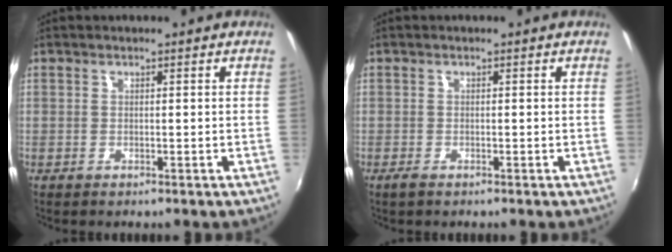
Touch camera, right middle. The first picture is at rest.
{"total": 1.2, "force": [-0.9, 0.3, 0.7], "torque": [-0.015, -0.003, -0.017]}